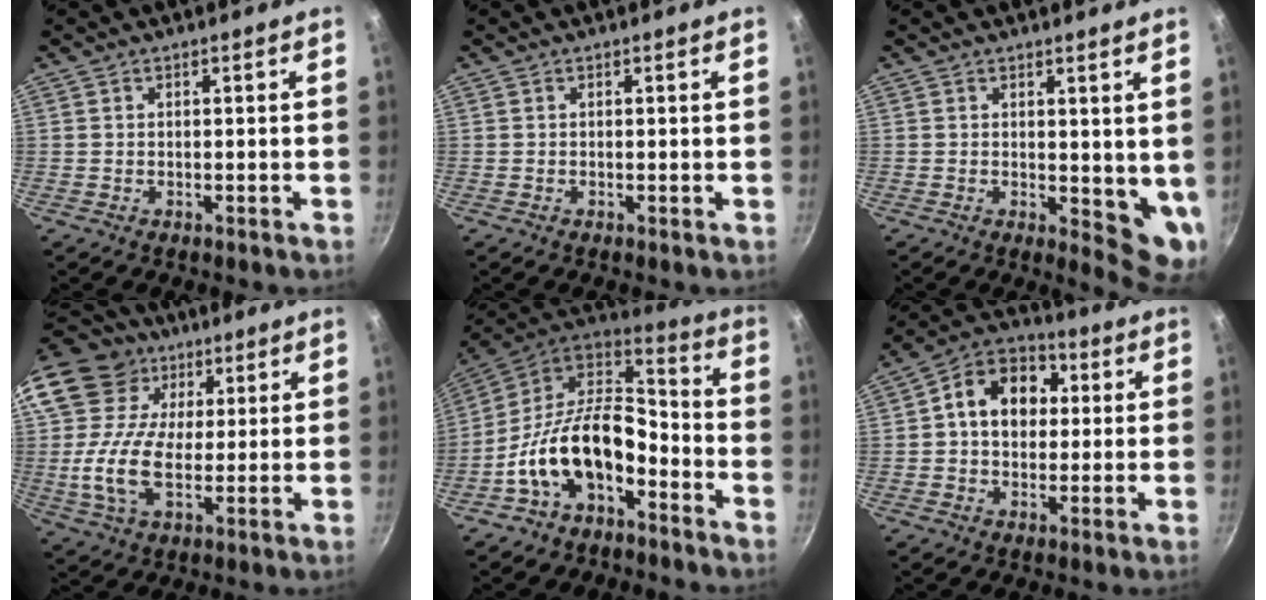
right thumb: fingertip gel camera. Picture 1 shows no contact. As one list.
[{"total": 0.0}, {"total": 5.6, "force": [1.8, 2.4, 4.7], "torque": [-0.044, -0.026, 0.028]}, {"total": 17.0, "force": [4.6, 12.3, 10.7], "torque": [-0.192, -0.007, 0.075]}, {"total": 16.5, "force": [-6.5, 9.5, 11.8], "torque": [-0.196, 0.066, -0.127]}, {"total": 12.7, "force": [2.0, 9.8, 7.9], "torque": [-0.086, 0.022, 0.011]}]